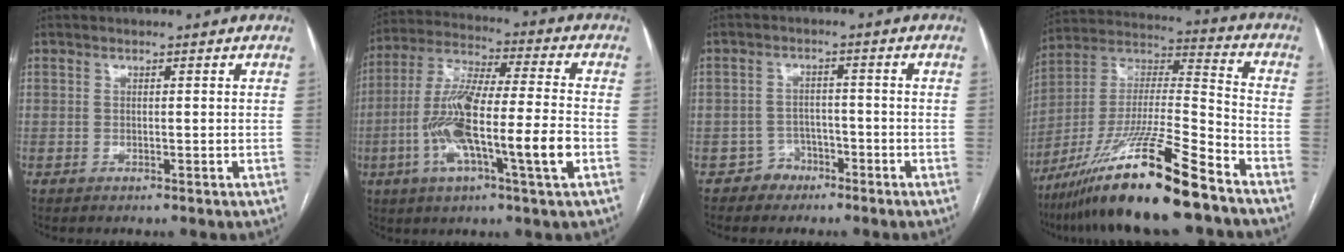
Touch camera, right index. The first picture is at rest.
{"total": 16.6, "force": [-4.4, 1.3, 15.9], "torque": [-0.305, -0.003, -0.080]}
{"total": 3.3, "force": [-2.2, 2.4, -0.2], "torque": [0.009, 0.014, -0.039]}
{"total": 20.5, "force": [-14.2, 0.5, 14.8], "torque": [-0.300, -0.031, -0.261]}